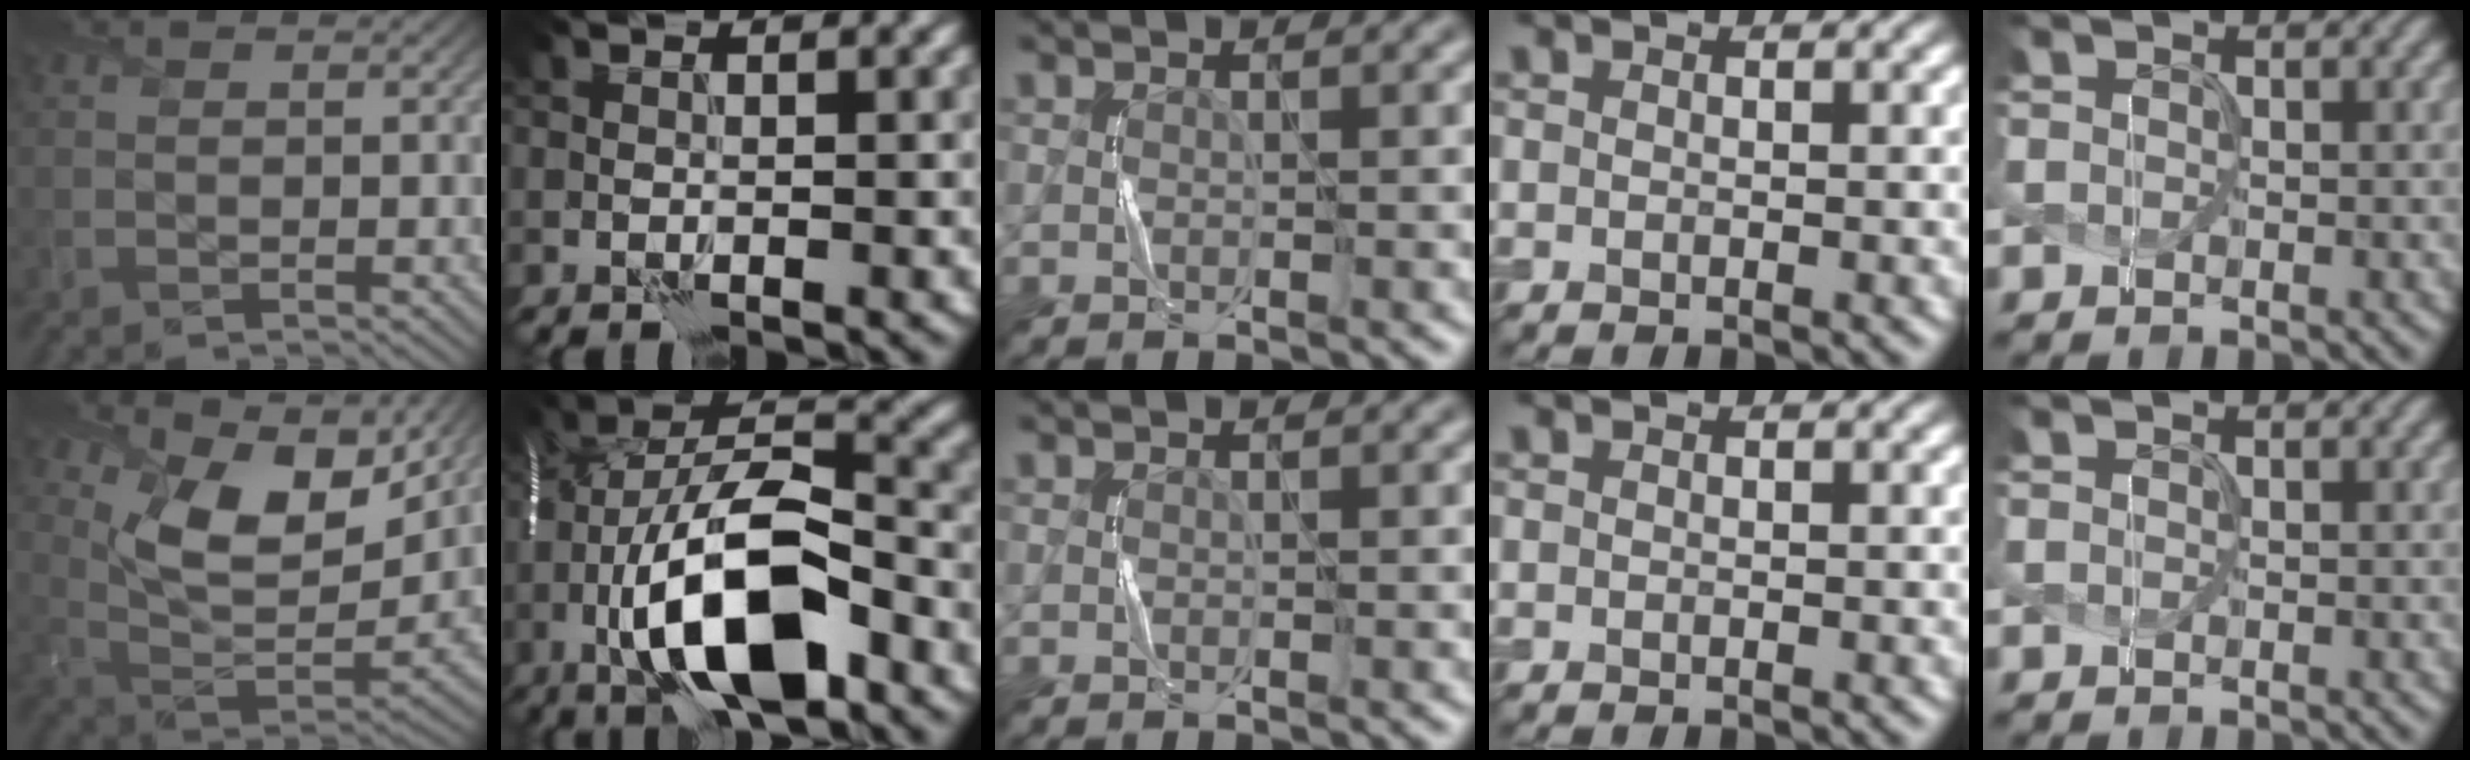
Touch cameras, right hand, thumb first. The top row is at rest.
{"thumb": {"total": 14.5, "force": [8.6, 6.8, 9.4], "torque": [-0.206, 0.013, 0.151]}, "index": {"total": 13.7, "force": [-5.2, 4.9, 11.7], "torque": [-0.209, 0.016, -0.092]}}